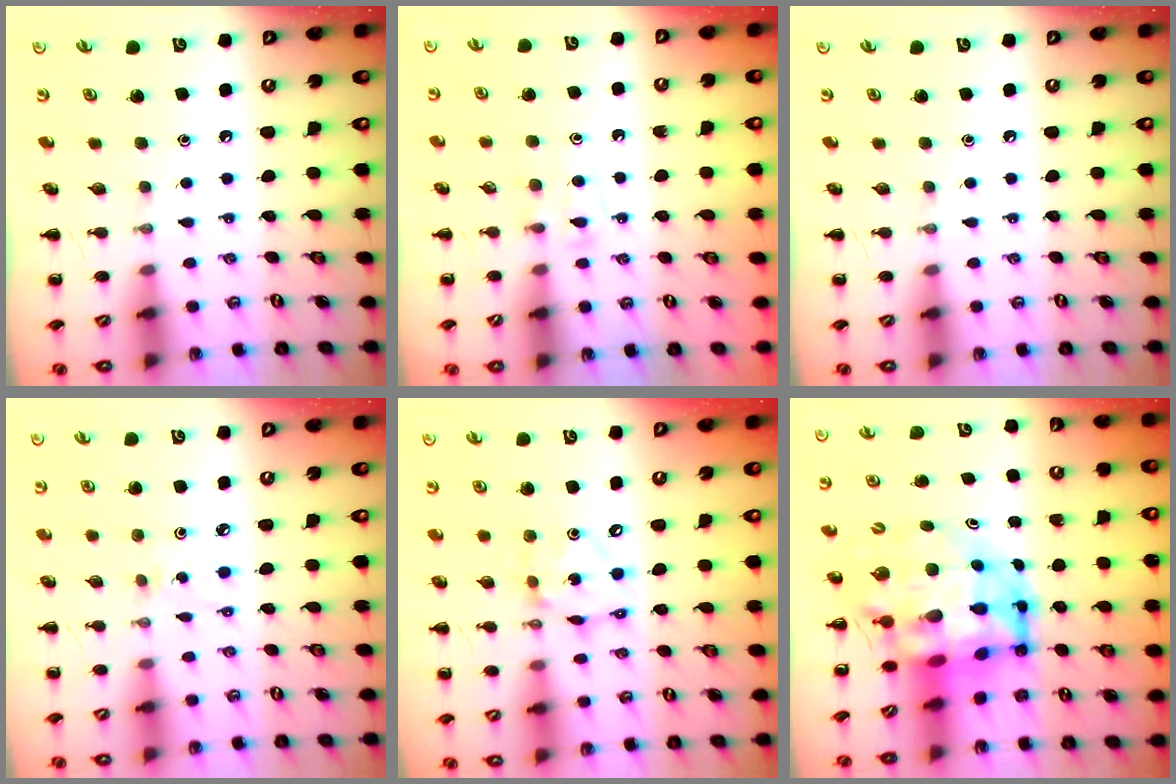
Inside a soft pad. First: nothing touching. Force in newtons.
{"total": 4.8, "press": 4.5, "slide": 1.7}
{"total": 0.0}
{"total": 2.7, "press": 2.5, "slide": 0.9}
{"total": 8.6, "press": 8.4, "slide": 1.9}
{"total": 11.8, "press": 11.3, "slide": 3.2}